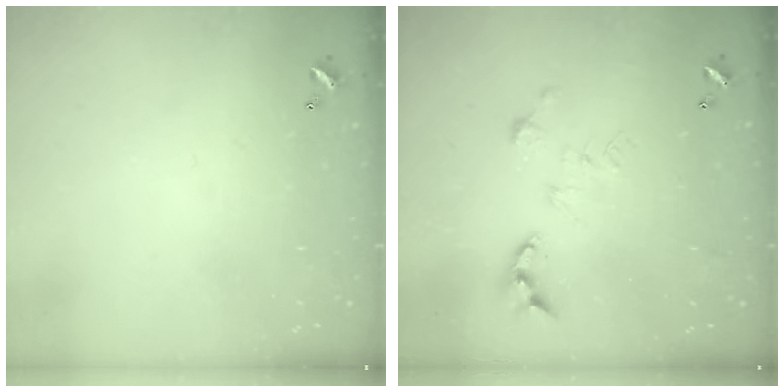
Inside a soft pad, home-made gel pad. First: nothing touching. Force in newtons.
{"total": 0.0}